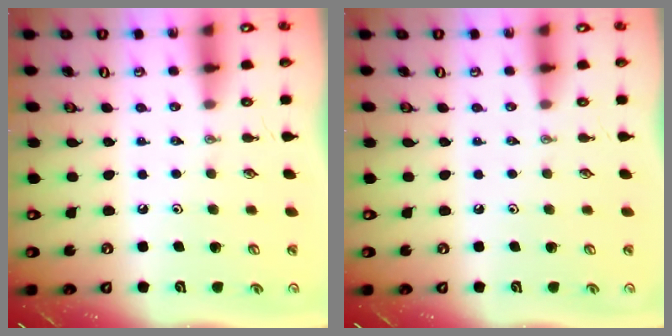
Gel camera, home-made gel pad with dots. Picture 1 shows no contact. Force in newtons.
{"total": 0.0}